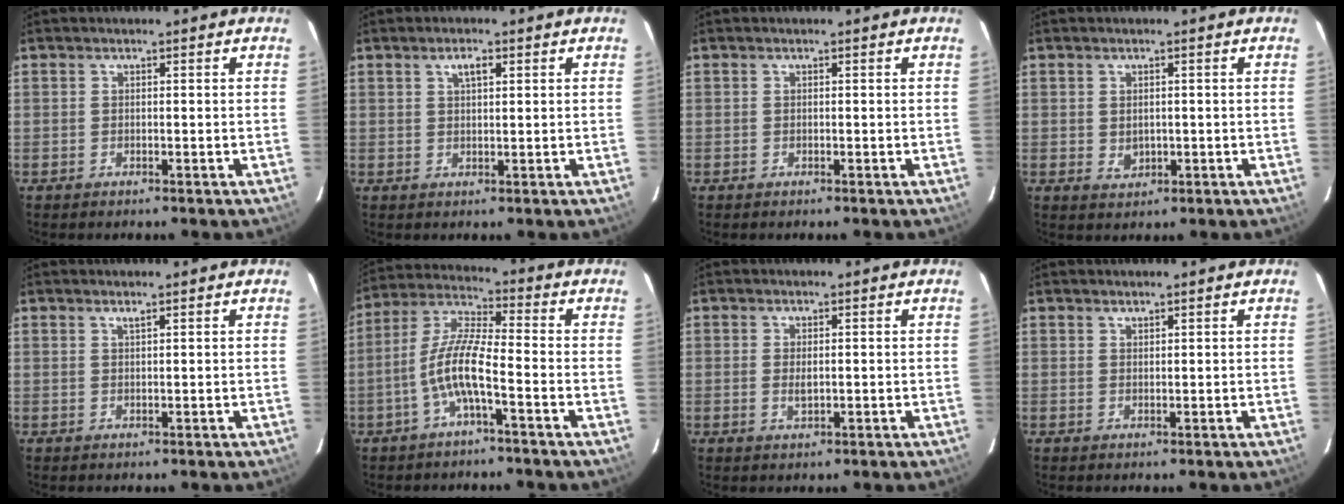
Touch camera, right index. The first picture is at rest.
{"total": 2.5, "force": [1.2, 1.0, 1.9], "torque": [-0.034, 0.007, 0.021]}
{"total": 0.0}
{"total": 2.4, "force": [0.1, 1.9, 1.4], "torque": [-0.023, 0.000, 0.008]}
{"total": 0.7, "force": [0.6, 0.0, 0.4], "torque": [-0.006, 0.001, 0.010]}
{"total": 8.6, "force": [-3.4, 1.0, 7.8], "torque": [-0.177, 0.011, -0.068]}
{"total": 2.1, "force": [0.1, 0.9, 1.9], "torque": [-0.036, -0.002, 0.004]}
{"total": 0.8, "force": [0.8, 0.2, 0.1], "torque": [-0.003, 0.002, 0.015]}